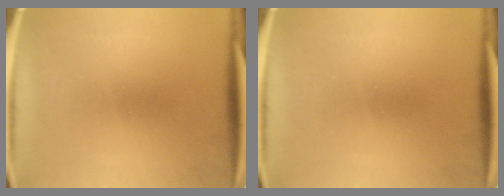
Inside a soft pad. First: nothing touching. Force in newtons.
{"total": 0.0}